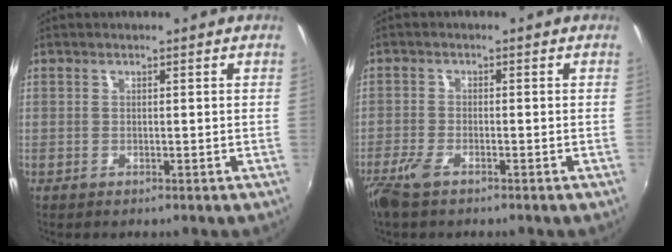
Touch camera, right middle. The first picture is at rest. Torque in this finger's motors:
{"motor_torque": [0.15, -0.14, 0.06, 0.02]}